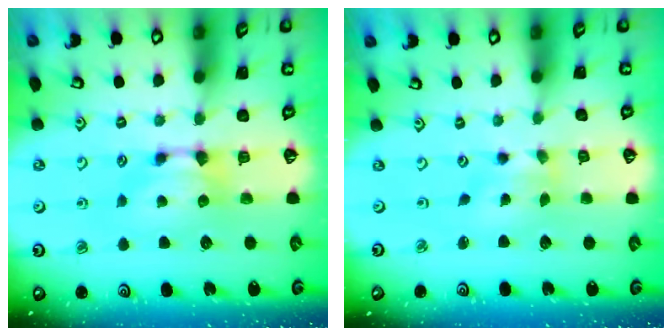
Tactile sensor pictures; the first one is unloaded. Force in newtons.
{"total": 1.5, "press": 1.1, "slide": 1.0}